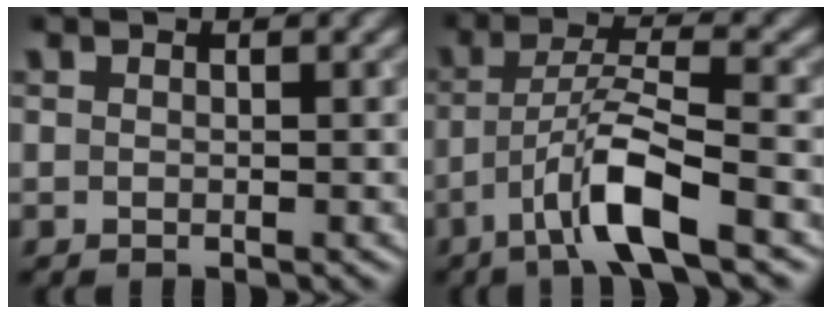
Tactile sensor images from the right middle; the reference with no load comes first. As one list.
[{"total": 6.5, "force": [-3.5, 1.1, 5.4], "torque": [-0.101, 0.008, -0.069]}]